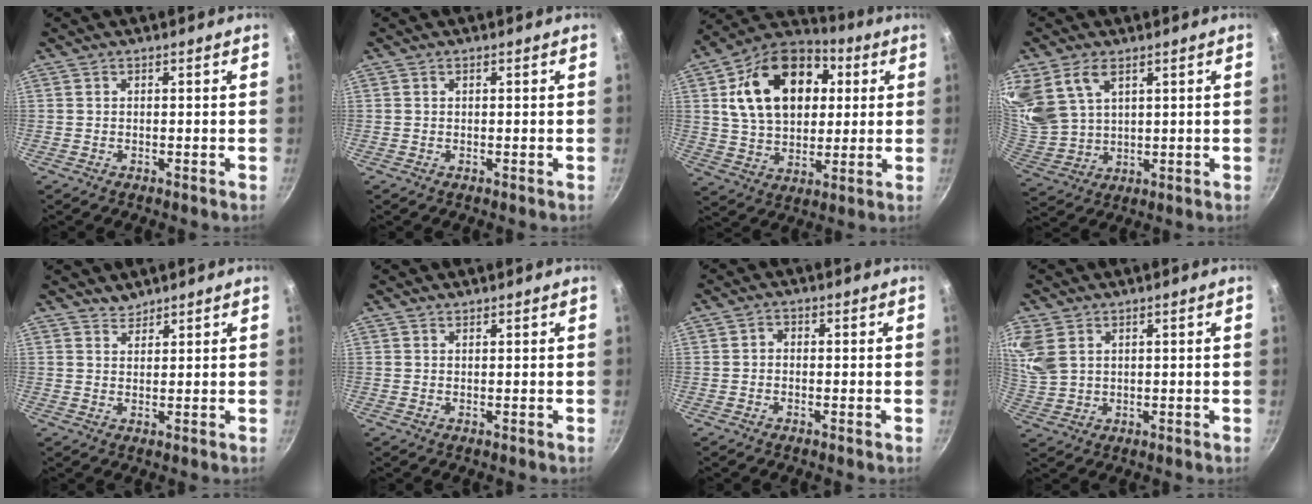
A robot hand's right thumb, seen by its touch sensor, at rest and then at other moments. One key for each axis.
{"total": 0.0}
{"total": 22.1, "fx": 5.3, "fy": 15.2, "fz": 15.1, "tx": -0.230, "ty": 0.012, "tz": 0.080}
{"total": 11.5, "fx": 6.1, "fy": 7.2, "fz": 6.6, "tx": -0.126, "ty": -0.023, "tz": 0.137}
{"total": 2.1, "fx": 2.0, "fy": 0.7, "fz": 0.0, "tx": 0.010, "ty": -0.009, "tz": 0.035}
{"total": 0.8, "fx": 0.7, "fy": 0.2, "fz": 0.0, "tx": 0.004, "ty": -0.008, "tz": 0.013}
{"total": 1.4, "fx": -0.2, "fy": 1.2, "fz": 0.7, "tx": -0.011, "ty": 0.008, "tz": -0.007}
{"total": 8.2, "fx": 3.8, "fy": 5.6, "fz": 4.6, "tx": -0.093, "ty": -0.007, "tz": 0.085}